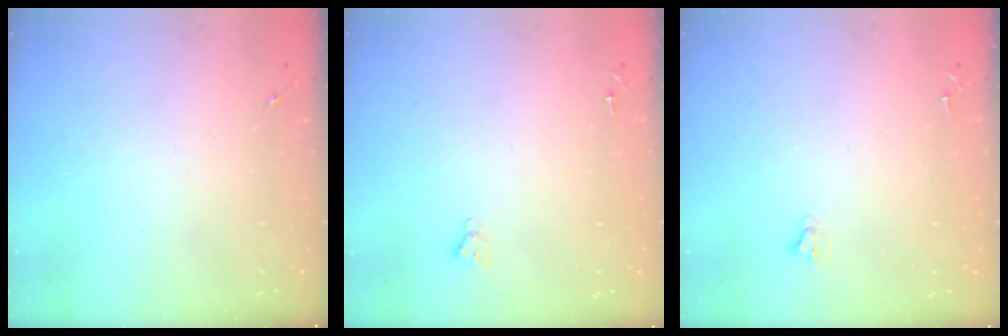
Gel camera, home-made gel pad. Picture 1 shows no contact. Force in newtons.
{"total": 2.7, "press": 2.7, "slide": 0.0}
{"total": 2.0, "press": 2.0, "slide": 0.2}